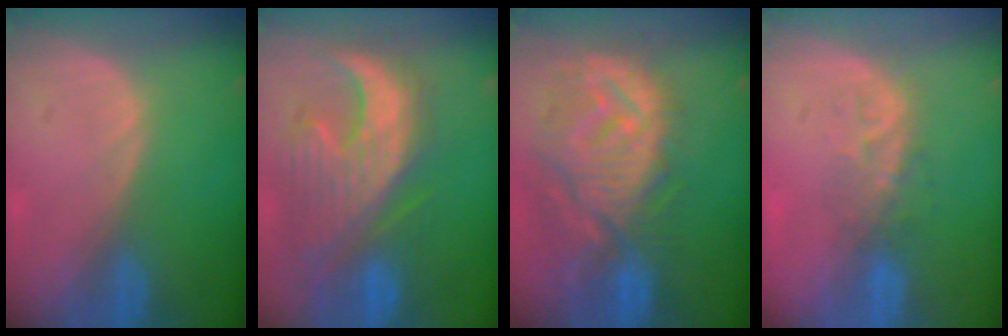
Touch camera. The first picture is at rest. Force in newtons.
{"total": 12.2, "press": 11.2, "slide": 4.9}
{"total": 12.4, "press": 11.1, "slide": 5.6}
{"total": 3.7, "press": 3.6, "slide": 1.2}